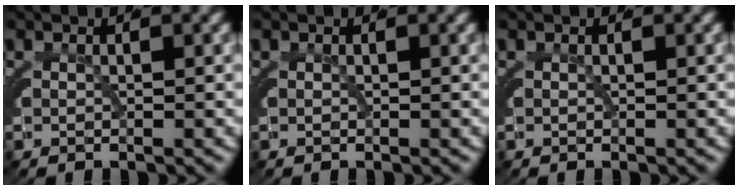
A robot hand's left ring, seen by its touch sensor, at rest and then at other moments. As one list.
[{"total": 0.0}, {"total": 0.0}]